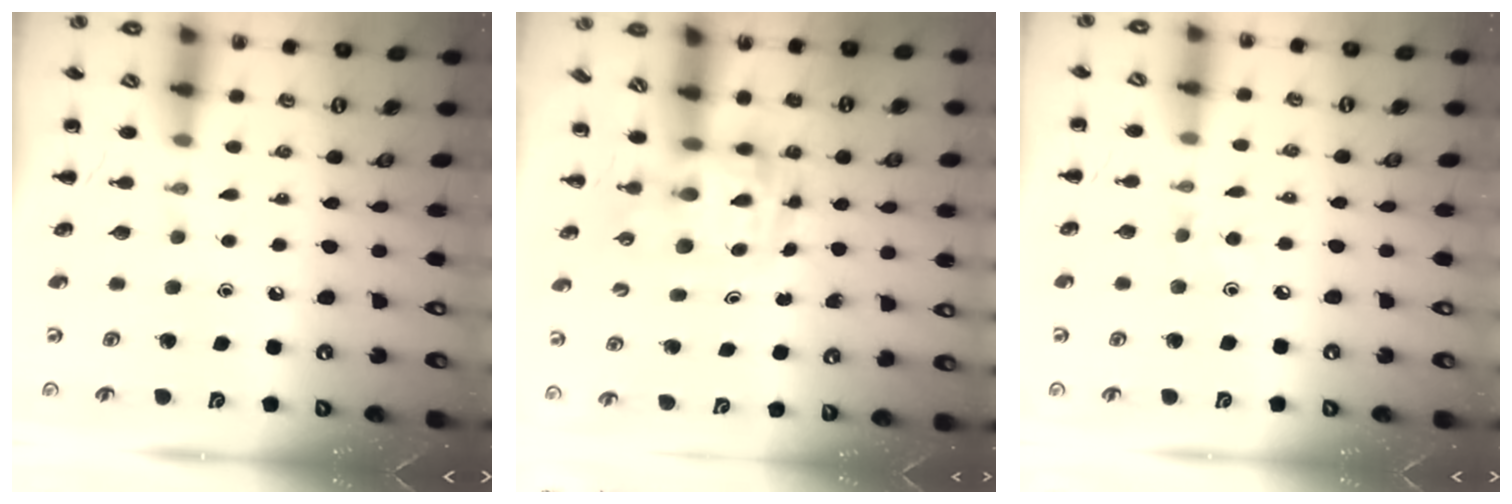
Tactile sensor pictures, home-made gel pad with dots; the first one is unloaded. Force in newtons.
{"total": 3.5, "press": 3.5, "slide": 0.6}
{"total": 4.0, "press": 3.8, "slide": 1.3}